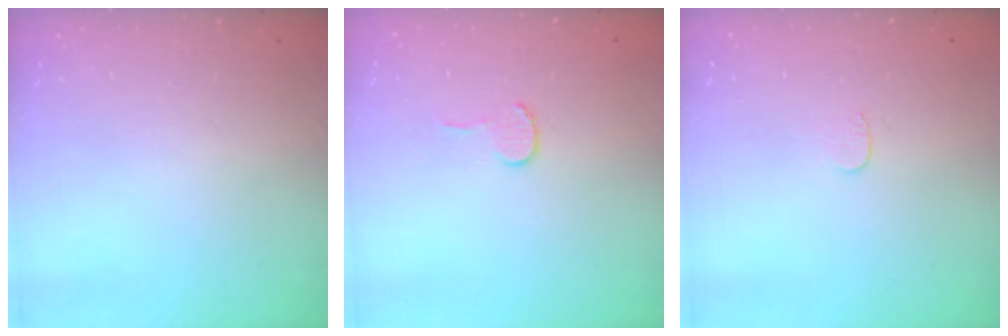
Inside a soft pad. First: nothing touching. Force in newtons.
{"total": 4.1, "press": 4.1, "slide": 0.4}
{"total": 3.0, "press": 3.0, "slide": 0.3}